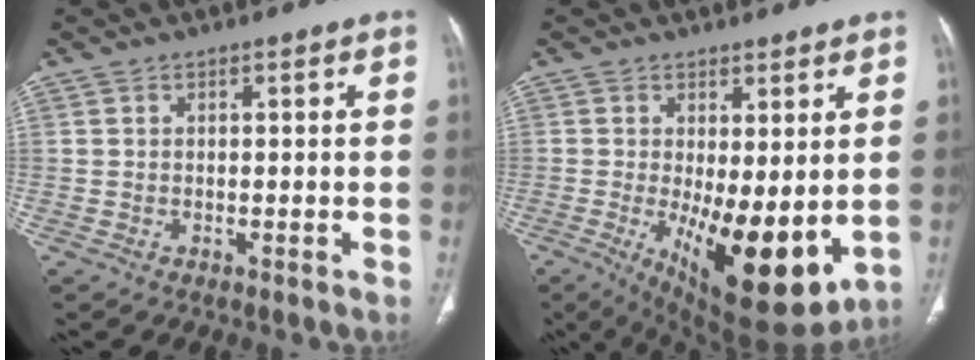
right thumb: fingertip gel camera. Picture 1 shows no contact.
{"total": 15.6, "force": [-2.4, 5.9, 14.2], "torque": [-0.215, -0.037, -0.014]}